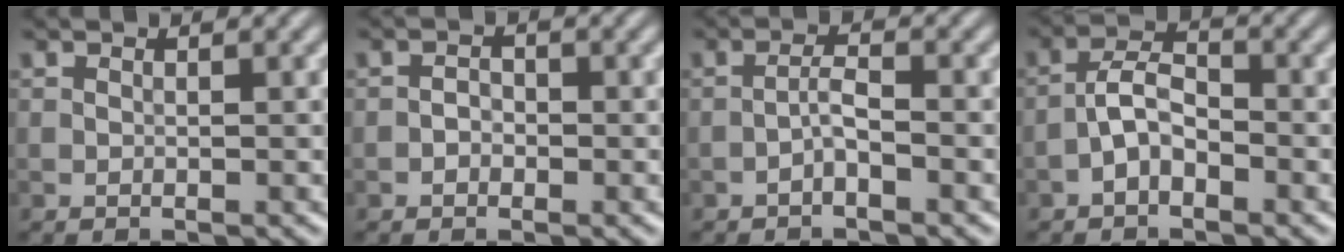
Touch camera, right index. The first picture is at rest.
{"total": 1.1, "force": [-0.5, 0.8, 0.5], "torque": [-0.006, 0.001, -0.011]}
{"total": 1.6, "force": [-1.0, 0.2, 1.2], "torque": [-0.024, 0.008, -0.021]}
{"total": 3.0, "force": [-1.5, 1.5, 2.2], "torque": [-0.036, 0.014, -0.036]}